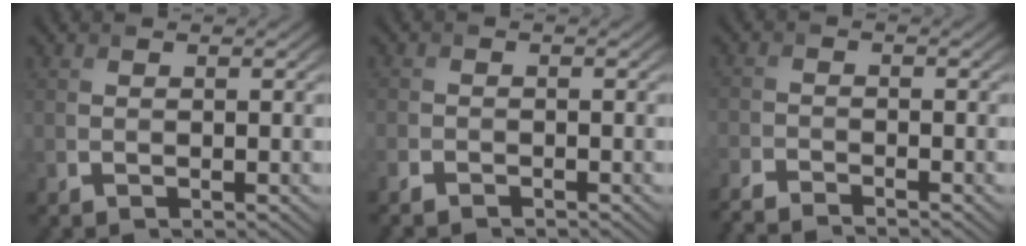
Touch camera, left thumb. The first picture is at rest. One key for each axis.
{"total": 2.0, "fx": -1.9, "fy": 0.3, "fz": 0.6, "tx": -0.011, "ty": -0.007, "tz": -0.041}
{"total": 3.6, "fx": -3.4, "fy": 0.1, "fz": 1.2, "tx": -0.026, "ty": -0.010, "tz": -0.072}